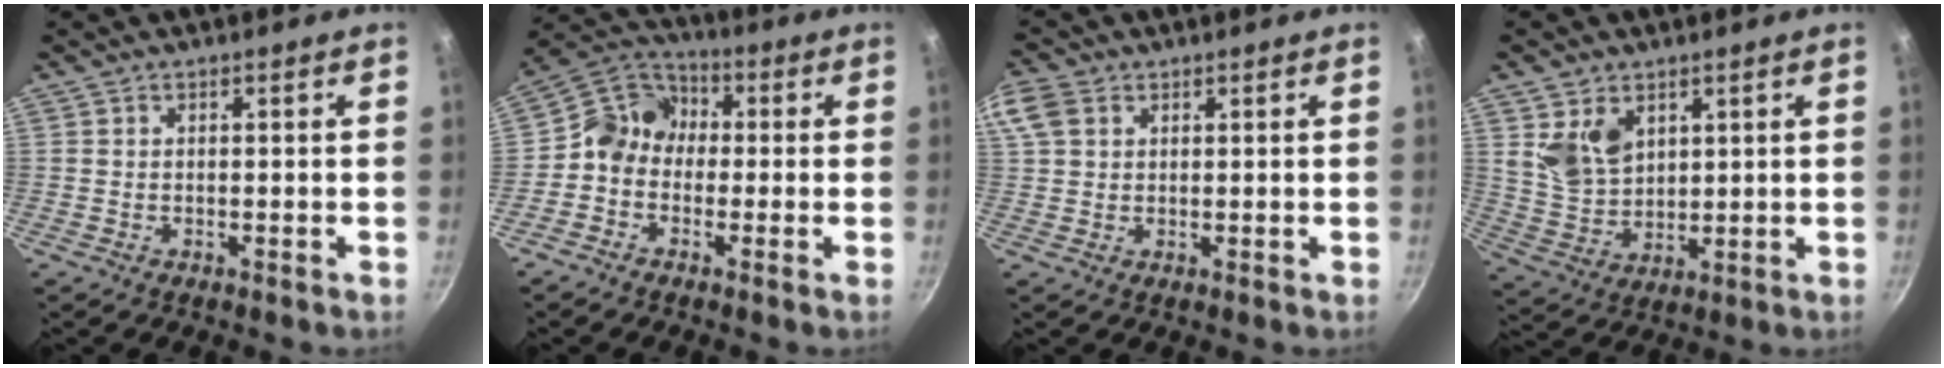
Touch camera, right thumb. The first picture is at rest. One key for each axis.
{"total": 8.4, "fx": -1.2, "fy": 7.2, "fz": 4.1, "tx": -0.048, "ty": 0.034, "tz": -0.053}
{"total": 6.0, "fx": 2.5, "fy": 4.4, "fz": 3.3, "tx": -0.066, "ty": 0.008, "tz": 0.045}
{"total": 8.7, "fx": 3.6, "fy": 6.1, "fz": 5.0, "tx": -0.076, "ty": -0.026, "tz": 0.080}